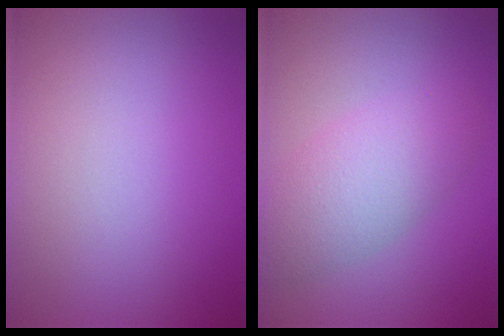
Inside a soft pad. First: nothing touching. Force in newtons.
{"total": 4.3, "press": 4.3, "slide": 0.1}